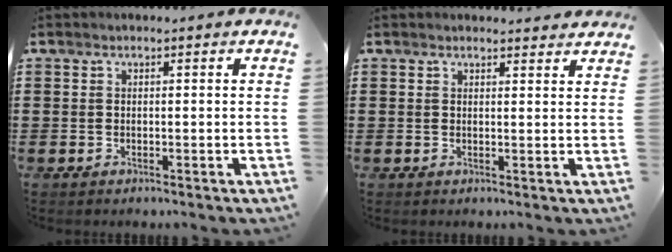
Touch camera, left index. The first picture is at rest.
{"total": 1.6, "force": [1.6, 0.3, 0.2], "torque": [0.000, -0.001, 0.029]}